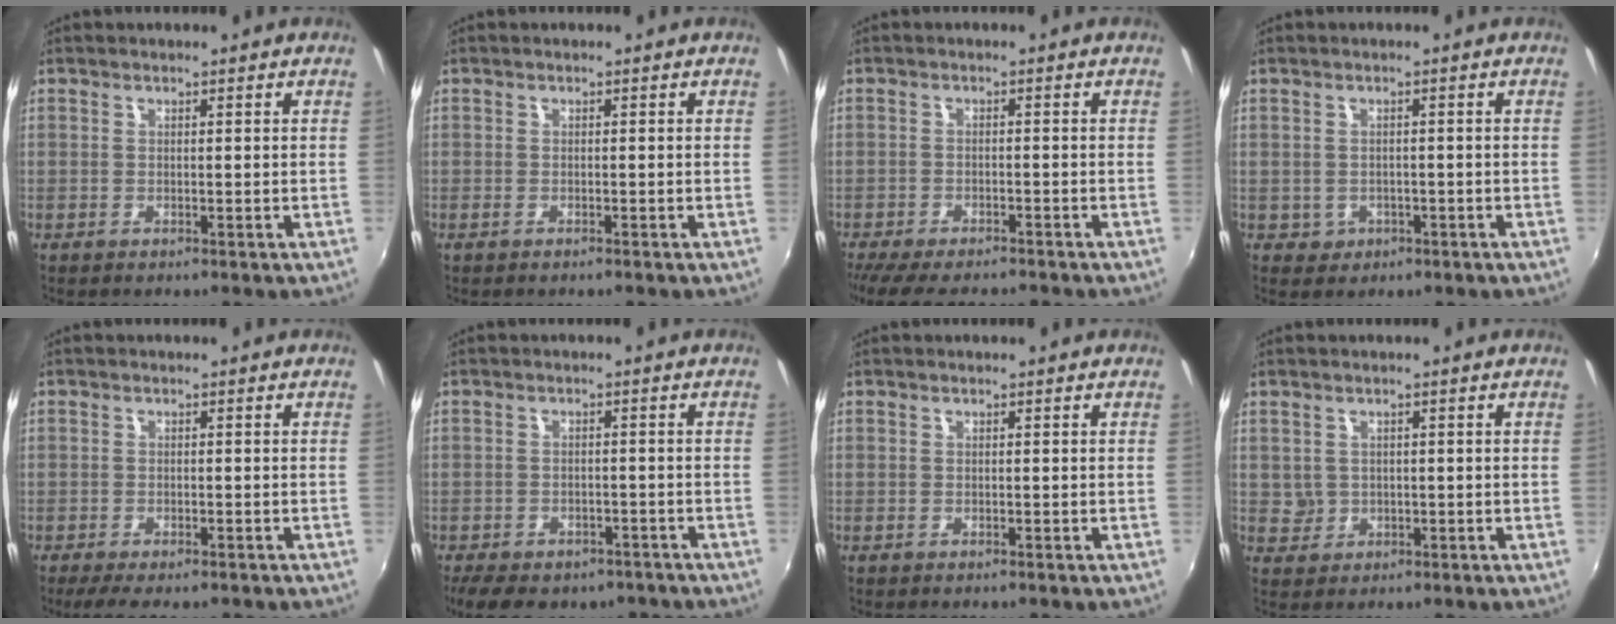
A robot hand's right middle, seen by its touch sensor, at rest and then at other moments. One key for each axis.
{"total": 0.8, "fx": -0.7, "fy": 0.1, "fz": 0.5, "tx": -0.011, "ty": -0.002, "tz": -0.012}
{"total": 11.1, "fx": -9.7, "fy": 2.1, "fz": 5.0, "tx": -0.112, "ty": -0.028, "tz": -0.155}
{"total": 2.7, "fx": -0.6, "fy": 2.5, "fz": 0.7, "tx": -0.020, "ty": 0.003, "tz": 0.000}
{"total": 4.7, "fx": -3.6, "fy": 1.3, "fz": 2.7, "tx": -0.064, "ty": -0.018, "tz": -0.060}
{"total": 12.3, "fx": -9.0, "fy": 6.1, "fz": 5.7, "tx": -0.128, "ty": -0.016, "tz": -0.121}
{"total": 0.0}
{"total": 2.4, "fx": 0.2, "fy": 2.4, "fz": 0.4, "tx": -0.001, "ty": 0.002, "tz": 0.005}